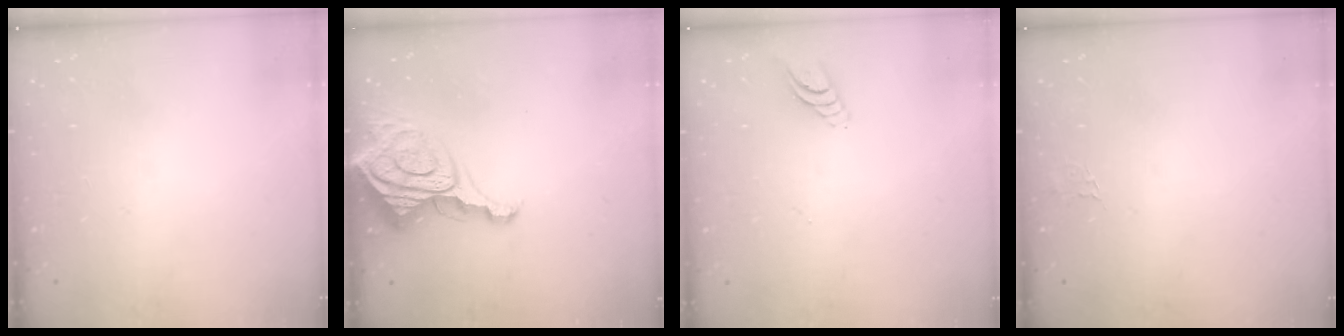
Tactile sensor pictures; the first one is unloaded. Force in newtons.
{"total": 12.9, "press": 12.9, "slide": 1.3}
{"total": 7.0, "press": 7.0, "slide": 0.7}
{"total": 3.3, "press": 3.3, "slide": 0.3}